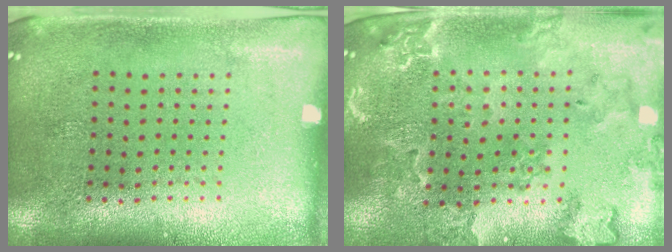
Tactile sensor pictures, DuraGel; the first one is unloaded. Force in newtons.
{"total": 1.9, "press": 1.9, "slide": 0.3}